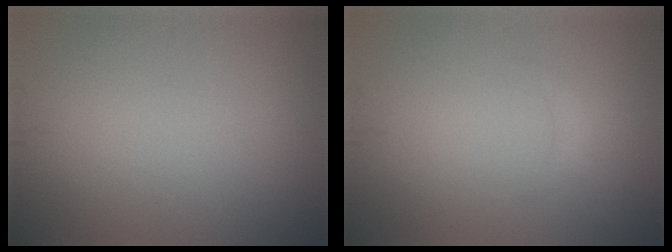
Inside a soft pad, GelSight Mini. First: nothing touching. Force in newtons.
{"total": 1.0, "press": 1.0, "slide": 0.1}